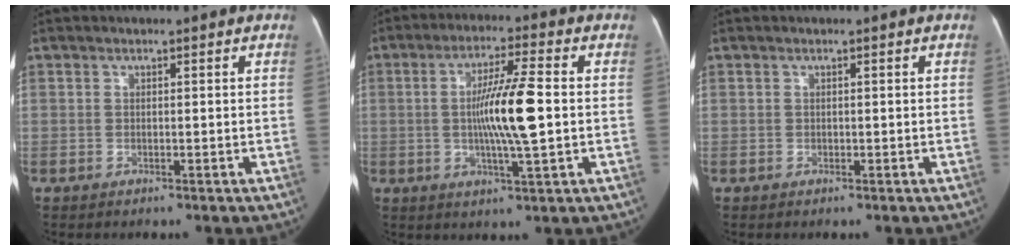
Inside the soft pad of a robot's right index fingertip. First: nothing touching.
{"total": 10.6, "force": [-0.2, 0.7, 10.6], "torque": [-0.194, 0.003, -0.006]}
{"total": 0.0}